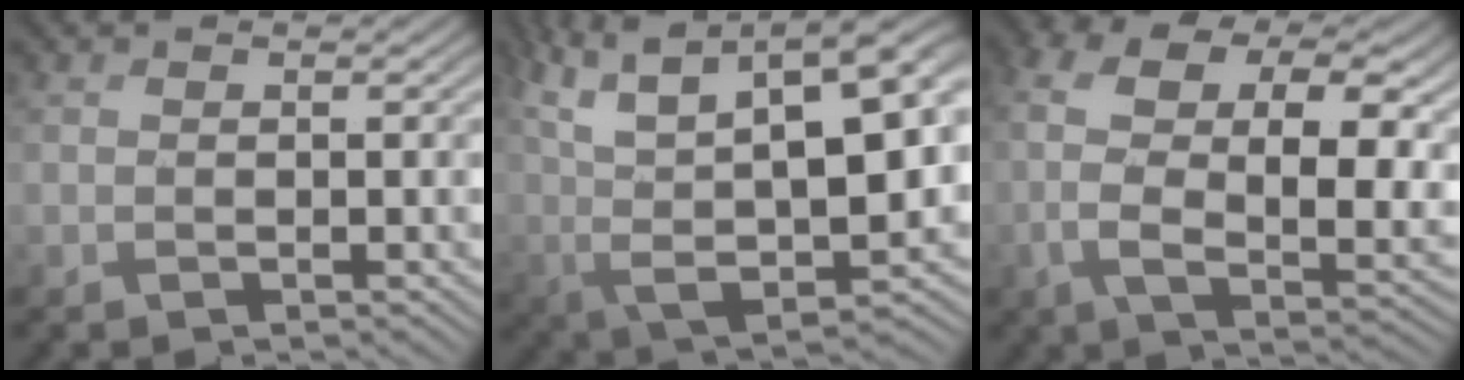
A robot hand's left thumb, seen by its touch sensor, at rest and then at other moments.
{"total": 18.2, "force": [3.7, 8.8, 15.4], "torque": [-0.277, 0.009, 0.082]}
{"total": 15.0, "force": [1.4, 8.9, 12.0], "torque": [-0.206, -0.017, 0.019]}